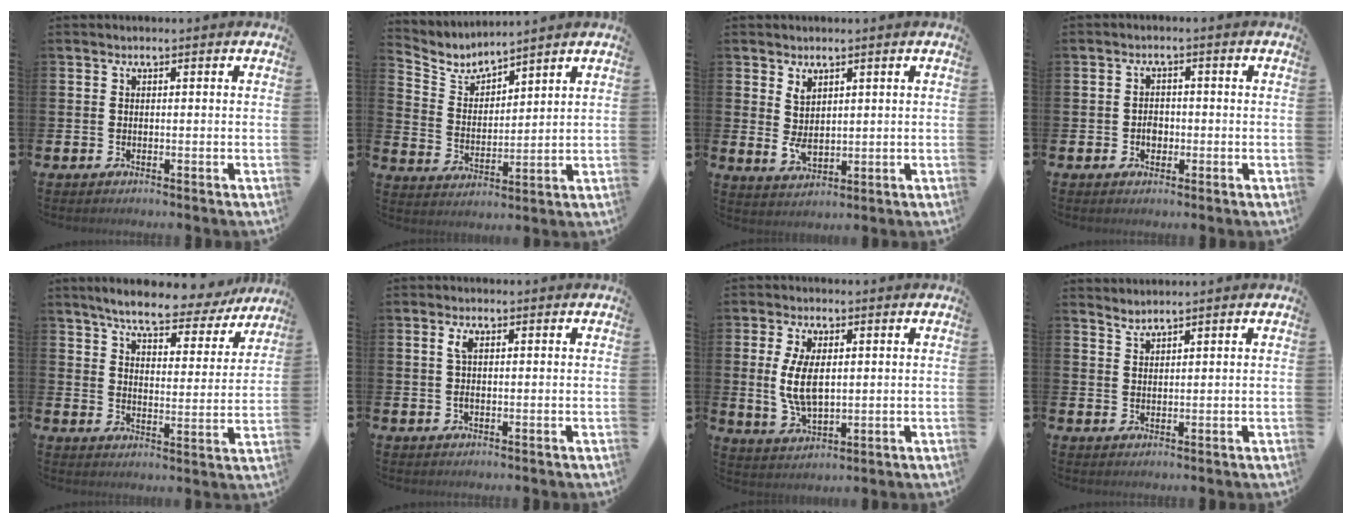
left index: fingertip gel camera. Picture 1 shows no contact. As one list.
[{"total": 4.2, "force": [4.1, 0.8, 0.3], "torque": [-0.034, -0.031, 0.069]}, {"total": 3.2, "force": [1.7, 1.9, 2.0], "torque": [-0.026, -0.011, 0.027]}, {"total": 2.0, "force": [-0.7, 1.6, 1.0], "torque": [-0.012, 0.002, -0.016]}, {"total": 7.1, "force": [6.4, 1.4, 2.6], "torque": [-0.065, -0.038, 0.107]}, {"total": 2.2, "force": [0.7, 1.0, 1.9], "torque": [-0.038, 0.005, 0.009]}, {"total": 6.8, "force": [1.2, 3.4, 5.8], "torque": [-0.107, 0.001, 0.017]}, {"total": 1.7, "force": [1.6, -0.1, -0.3], "torque": [0.003, -0.006, 0.030]}]